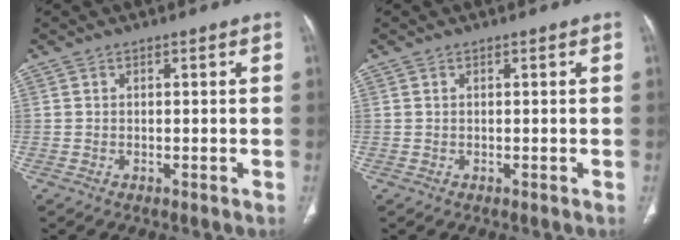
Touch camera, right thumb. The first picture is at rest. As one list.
[{"total": 0.0}]